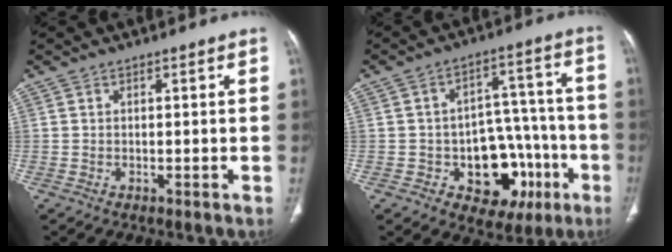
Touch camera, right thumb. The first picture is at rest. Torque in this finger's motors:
{"motor_torque": [0.85, 0.33, 0.52, -0.90, 0.03]}